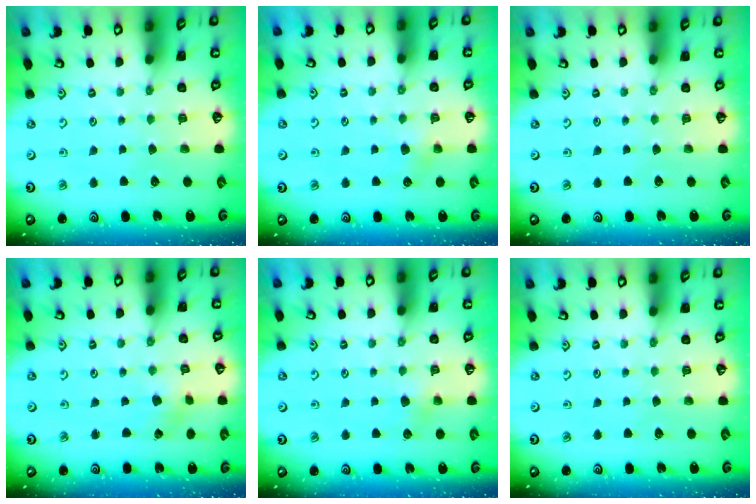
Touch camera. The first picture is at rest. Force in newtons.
{"total": 2.9, "press": 2.9, "slide": 0.3}
{"total": 0.0}
{"total": 1.9, "press": 1.9, "slide": 0.2}
{"total": 2.9, "press": 2.9, "slide": 0.3}
{"total": 0.0}